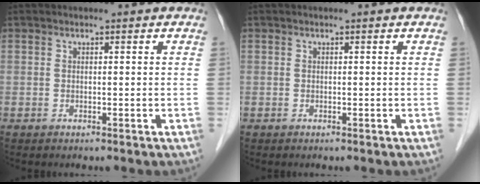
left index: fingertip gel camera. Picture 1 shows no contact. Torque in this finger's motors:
{"motor_torque": [-0.07, 0.09, 0.00, 0.00]}